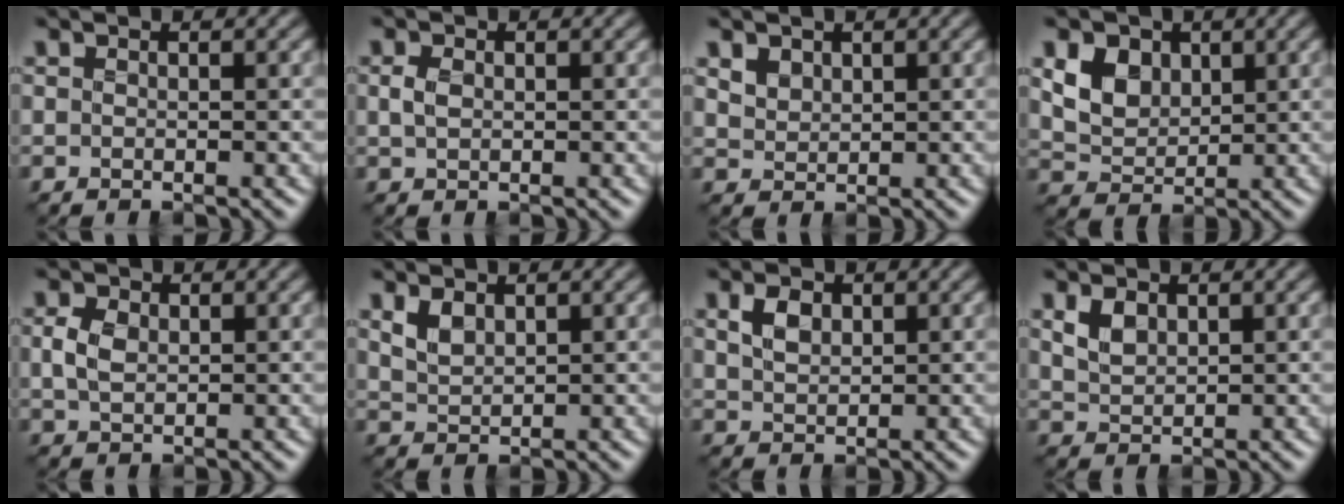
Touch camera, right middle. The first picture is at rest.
{"total": 1.2, "force": [0.0, 0.9, 0.8], "torque": [-0.022, -0.001, 0.001]}
{"total": 2.3, "force": [1.3, 1.6, 1.0], "torque": [-0.031, 0.000, 0.029]}
{"total": 3.9, "force": [1.2, 3.0, 2.2], "torque": [-0.052, -0.005, 0.021]}
{"total": 2.1, "force": [0.1, 1.6, 1.4], "torque": [-0.039, -0.002, 0.006]}
{"total": 1.7, "force": [0.8, 1.1, 1.1], "torque": [-0.031, -0.003, 0.022]}
{"total": 2.1, "force": [0.7, 1.4, 1.3], "torque": [-0.033, 0.001, 0.016]}
{"total": 2.0, "force": [0.8, 1.3, 1.3], "torque": [-0.032, -0.002, 0.019]}